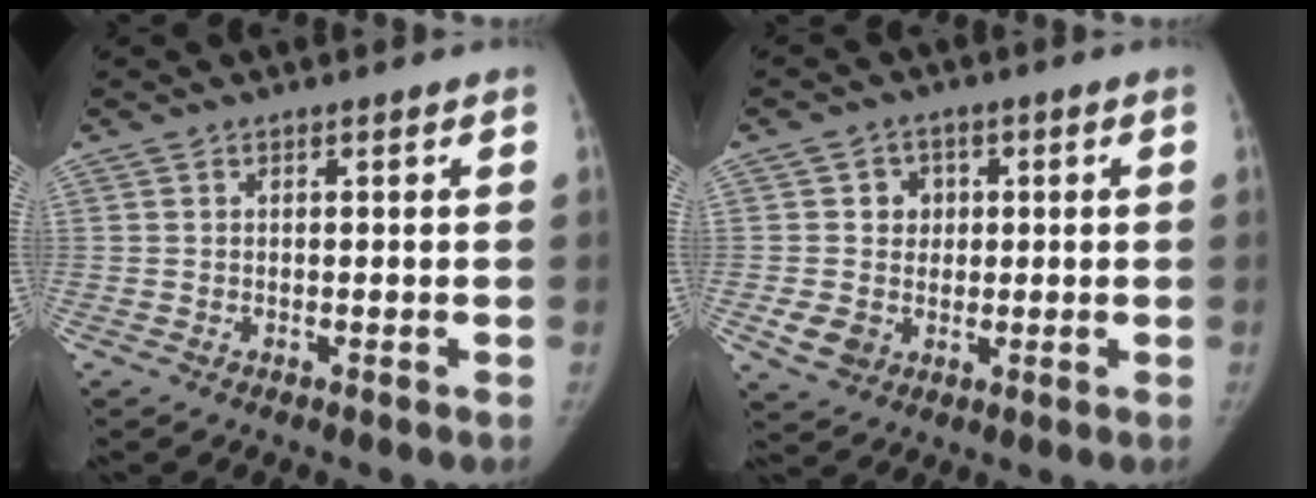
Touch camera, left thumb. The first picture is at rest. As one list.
[{"total": 7.6, "force": [0.0, 6.9, 3.1], "torque": [-0.017, 0.005, 0.004]}]